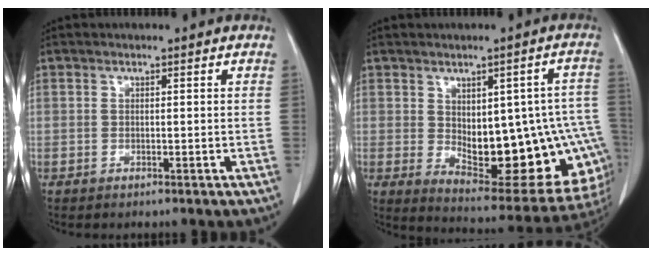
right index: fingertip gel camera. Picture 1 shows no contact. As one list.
[{"total": 20.8, "force": [-2.3, 8.9, 18.7], "torque": [-0.173, 0.015, 0.000]}]